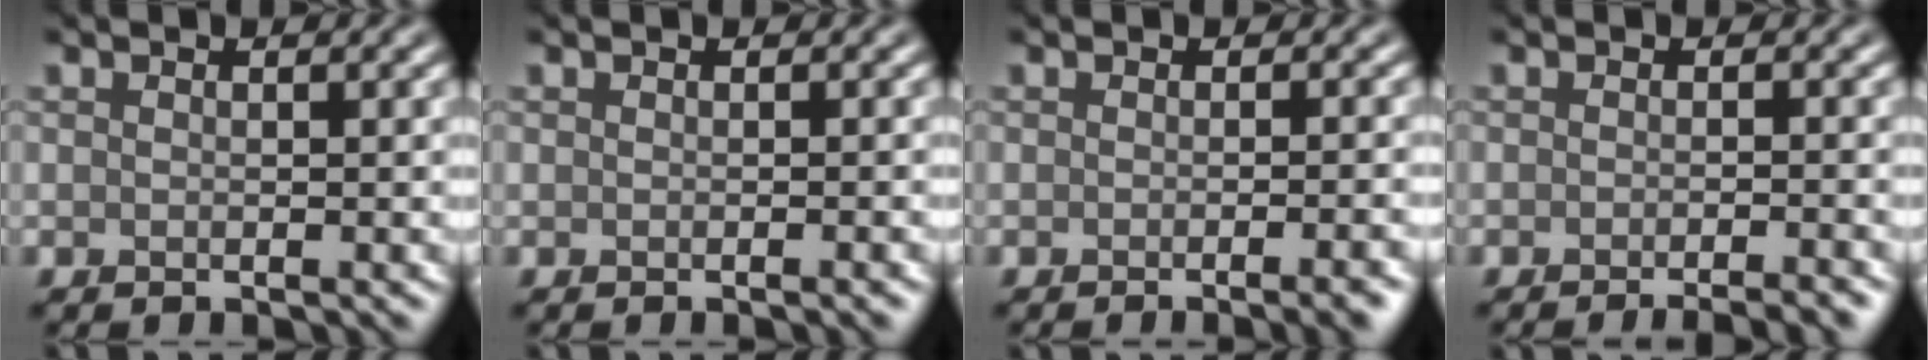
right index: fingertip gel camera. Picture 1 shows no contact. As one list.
[{"total": 0.8, "force": [-0.4, 0.1, 0.8], "torque": [-0.006, -0.001, -0.005]}, {"total": 3.8, "force": [-1.8, 1.2, 3.2], "torque": [-0.010, 0.009, -0.022]}, {"total": 4.0, "force": [-3.0, 0.9, 2.4], "torque": [-0.016, 0.008, -0.037]}]